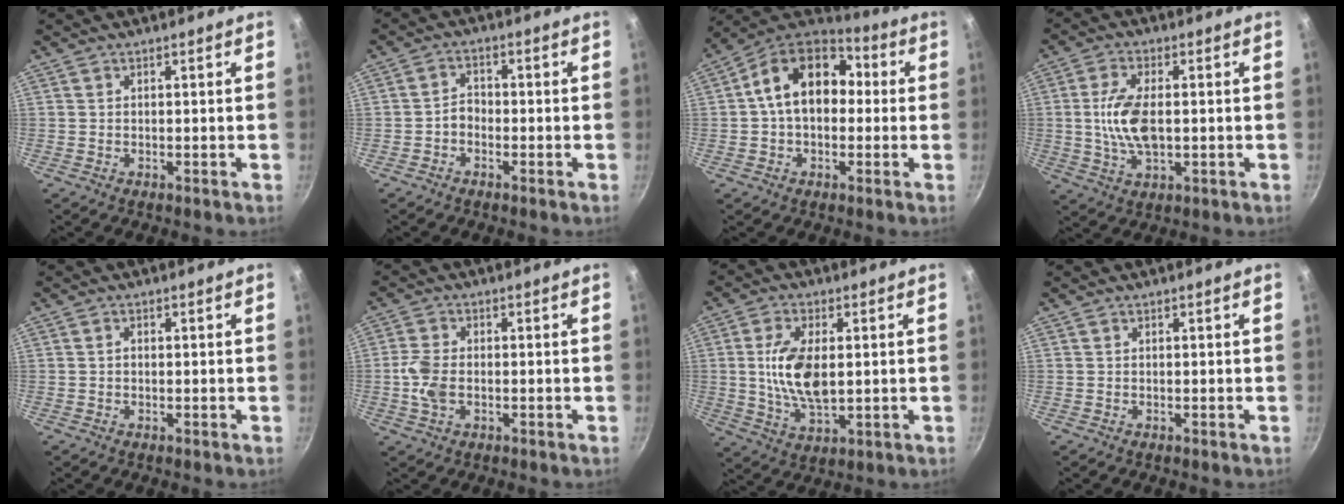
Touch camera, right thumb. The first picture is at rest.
{"total": 2.8, "force": [-1.4, 2.0, 1.5], "torque": [-0.017, 0.022, -0.029]}
{"total": 15.9, "force": [1.5, 11.1, 11.2], "torque": [-0.142, 0.039, 0.002]}
{"total": 9.7, "force": [0.0, 4.9, 8.3], "torque": [-0.160, 0.005, -0.001]}
{"total": 0.9, "force": [-0.1, 0.7, 0.6], "torque": [-0.009, 0.005, -0.001]}
{"total": 5.7, "force": [-1.0, 3.6, 4.3], "torque": [-0.091, 0.010, -0.024]}
{"total": 11.6, "force": [0.9, 6.0, 9.9], "torque": [-0.185, -0.002, 0.021]}
{"total": 0.0}